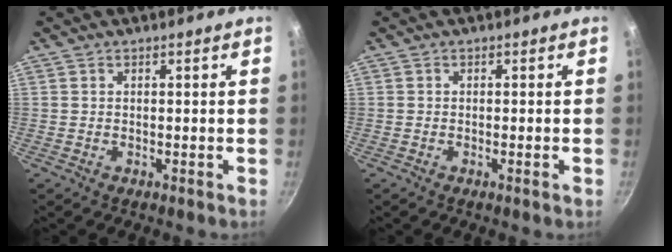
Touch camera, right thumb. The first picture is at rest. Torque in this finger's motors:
{"motor_torque": [-0.45, -0.15, -0.18, -0.11, 0.00]}